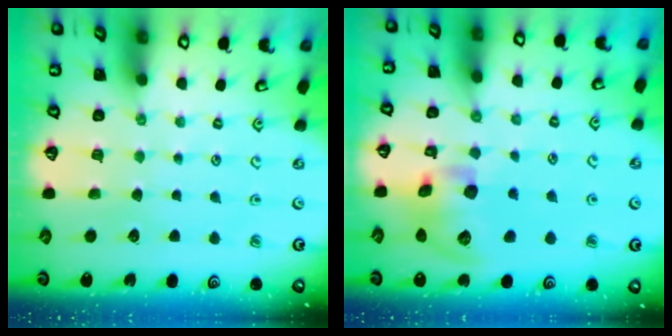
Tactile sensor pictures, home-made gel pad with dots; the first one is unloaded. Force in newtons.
{"total": 13.1, "press": 13.0, "slide": 2.0}